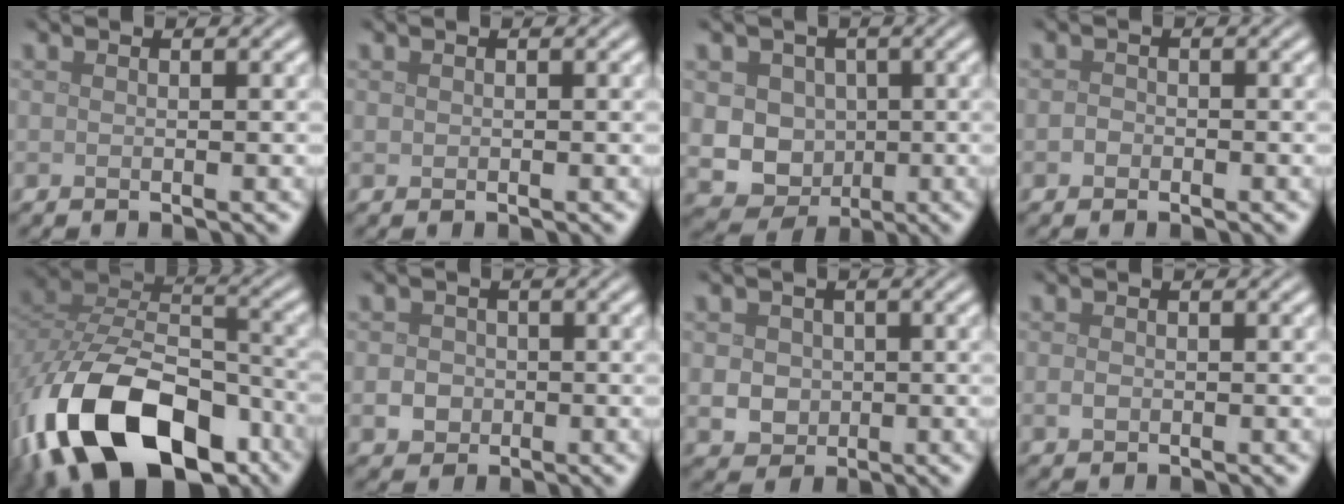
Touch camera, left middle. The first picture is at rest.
{"total": 0.0}
{"total": 8.0, "force": [0.4, 7.4, 3.0], "torque": [-0.035, 0.015, -0.017]}
{"total": 0.8, "force": [-0.4, 0.7, 0.2], "torque": [-0.004, -0.001, -0.010]}
{"total": 16.4, "force": [-9.2, 9.2, 10.1], "torque": [-0.209, -0.024, -0.155]}
{"total": 2.1, "force": [-0.4, 2.0, 0.7], "torque": [-0.003, -0.004, -0.009]}
{"total": 2.9, "force": [0.1, 2.6, 1.2], "torque": [-0.017, 0.002, -0.002]}
{"total": 0.8, "force": [-0.1, 0.6, 0.5], "torque": [-0.009, -0.003, -0.004]}